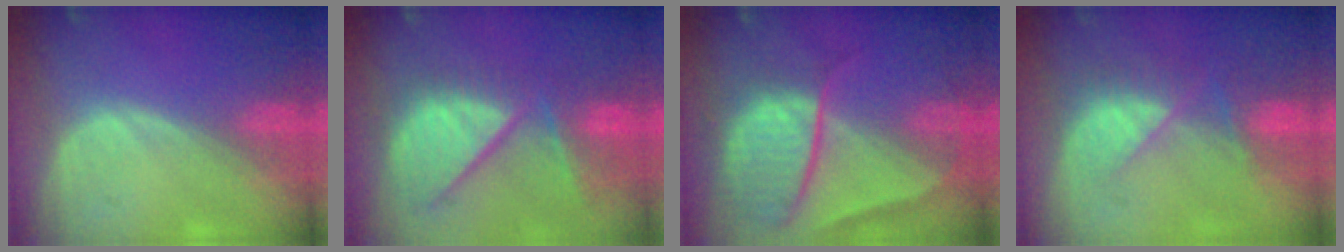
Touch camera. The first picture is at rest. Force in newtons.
{"total": 11.5, "press": 10.4, "slide": 5.0}
{"total": 10.7, "press": 8.9, "slide": 5.9}
{"total": 7.5, "press": 6.7, "slide": 3.4}